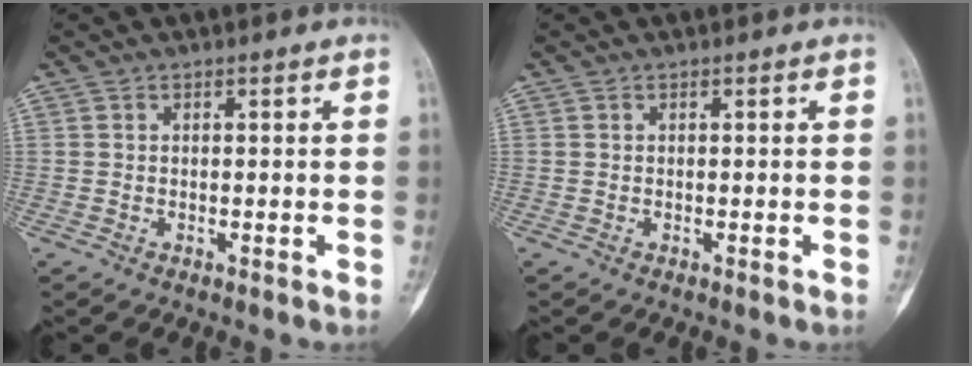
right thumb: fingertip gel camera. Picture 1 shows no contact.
{"total": 0.0}